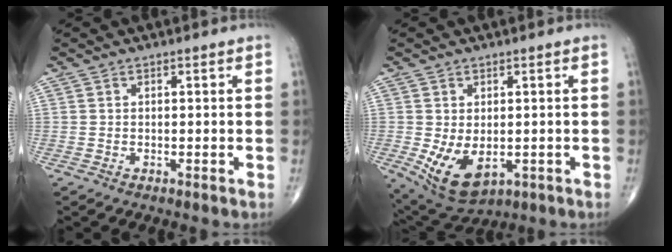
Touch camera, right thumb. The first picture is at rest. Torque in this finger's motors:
{"motor_torque": [-0.21, 0.43, 0.36, 0.01, 0.19]}